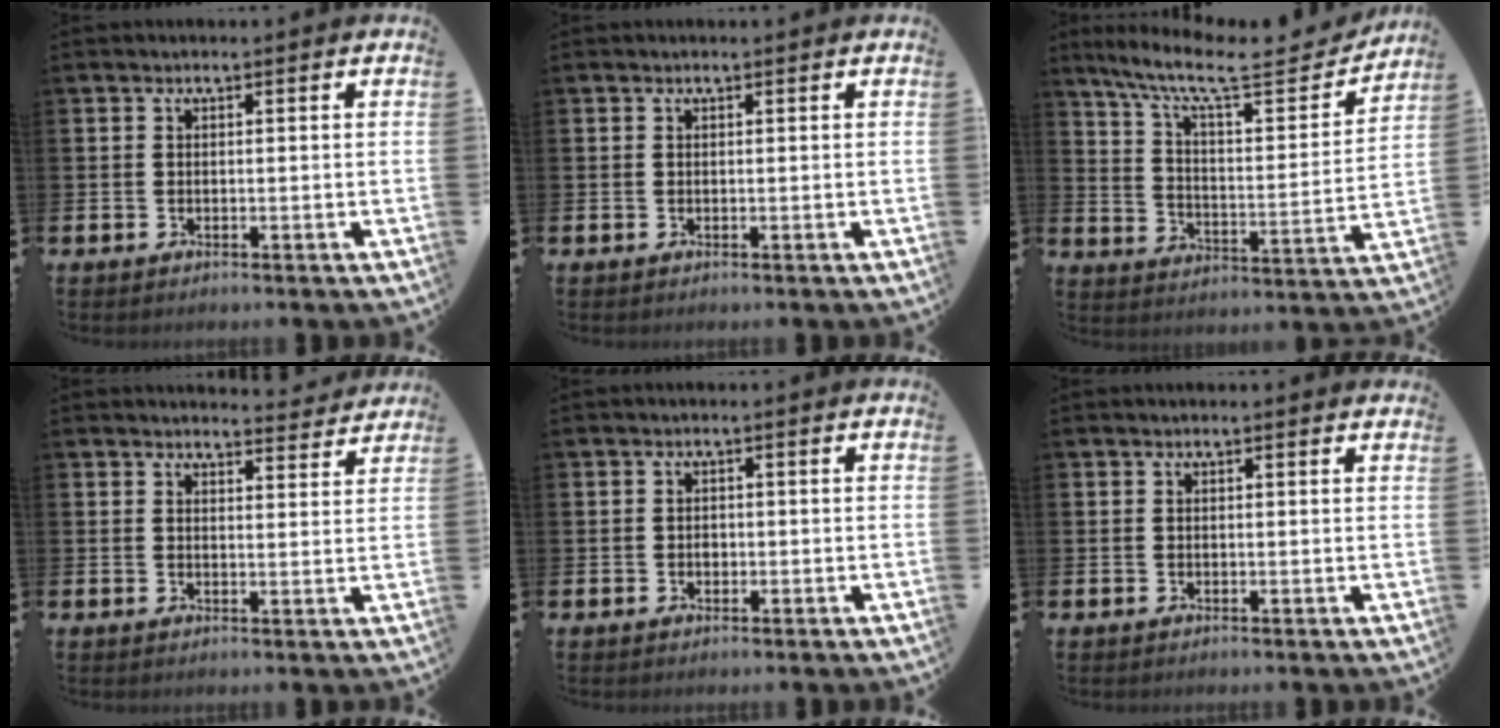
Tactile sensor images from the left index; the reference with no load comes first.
{"total": 0.0}
{"total": 10.3, "force": [8.6, 2.3, 5.2], "torque": [-0.124, -0.055, 0.140]}
{"total": 3.4, "force": [3.4, 0.2, 0.0], "torque": [0.004, -0.024, 0.059]}
{"total": 1.0, "force": [-0.2, 0.8, 0.5], "torque": [-0.007, 0.004, -0.005]}
{"total": 0.0}